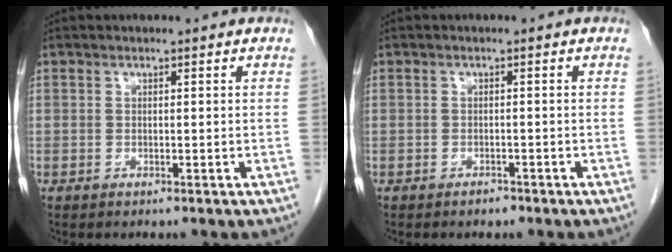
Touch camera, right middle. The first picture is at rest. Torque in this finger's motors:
{"motor_torque": [0.52, -0.27, 0.14, 0.00]}